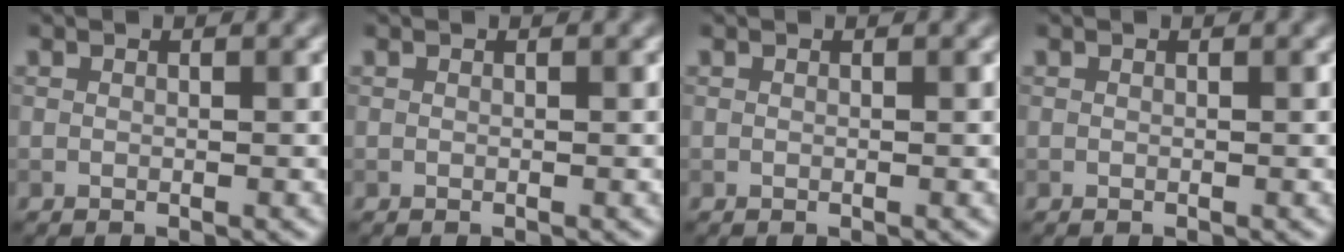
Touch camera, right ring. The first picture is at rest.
{"total": 0.0}
{"total": 0.0}
{"total": 0.0}